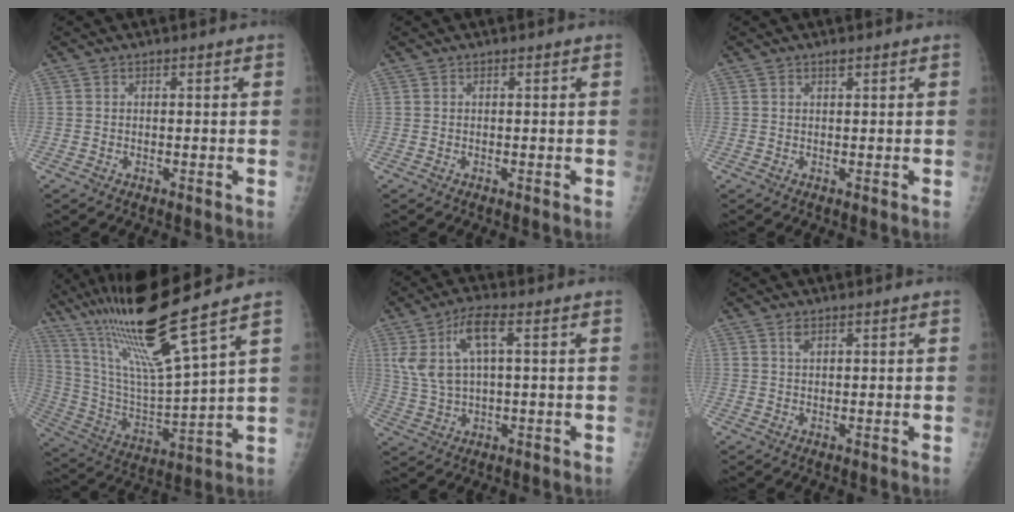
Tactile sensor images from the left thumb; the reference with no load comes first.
{"total": 0.0}
{"total": 0.9, "force": [0.7, 0.4, 0.4], "torque": [-0.001, -0.001, 0.011]}
{"total": 21.5, "force": [14.8, 0.9, 15.6], "torque": [-0.284, -0.058, 0.279]}
{"total": 9.7, "force": [3.0, 4.0, 8.3], "torque": [-0.173, 0.008, 0.061]}
{"total": 1.6, "force": [1.0, 0.8, 0.9], "torque": [-0.009, -0.004, 0.019]}